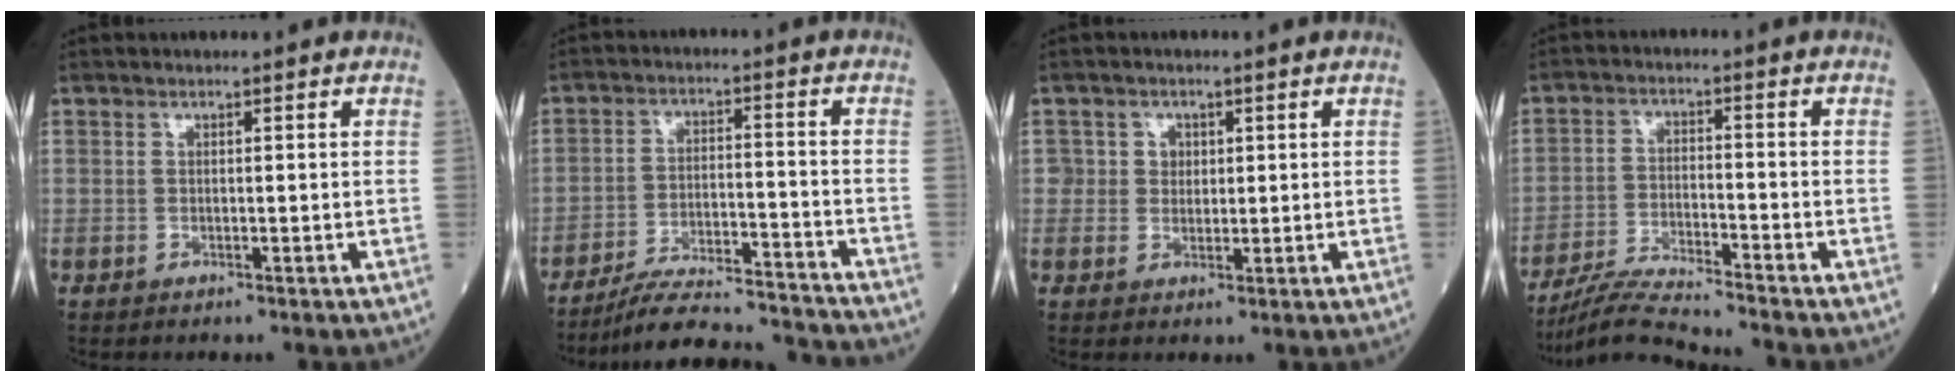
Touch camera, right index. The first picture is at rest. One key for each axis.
{"total": 14.4, "fx": -13.9, "fy": 0.5, "fz": 3.9, "tx": -0.063, "ty": 0.005, "tz": -0.210}
{"total": 2.5, "fx": 0.6, "fy": 2.4, "fz": 0.3, "tx": 0.007, "ty": 0.003, "tz": 0.010}
{"total": 7.9, "fx": -7.5, "fy": -1.6, "fz": 1.9, "tx": -0.039, "ty": -0.020, "tz": -0.141}